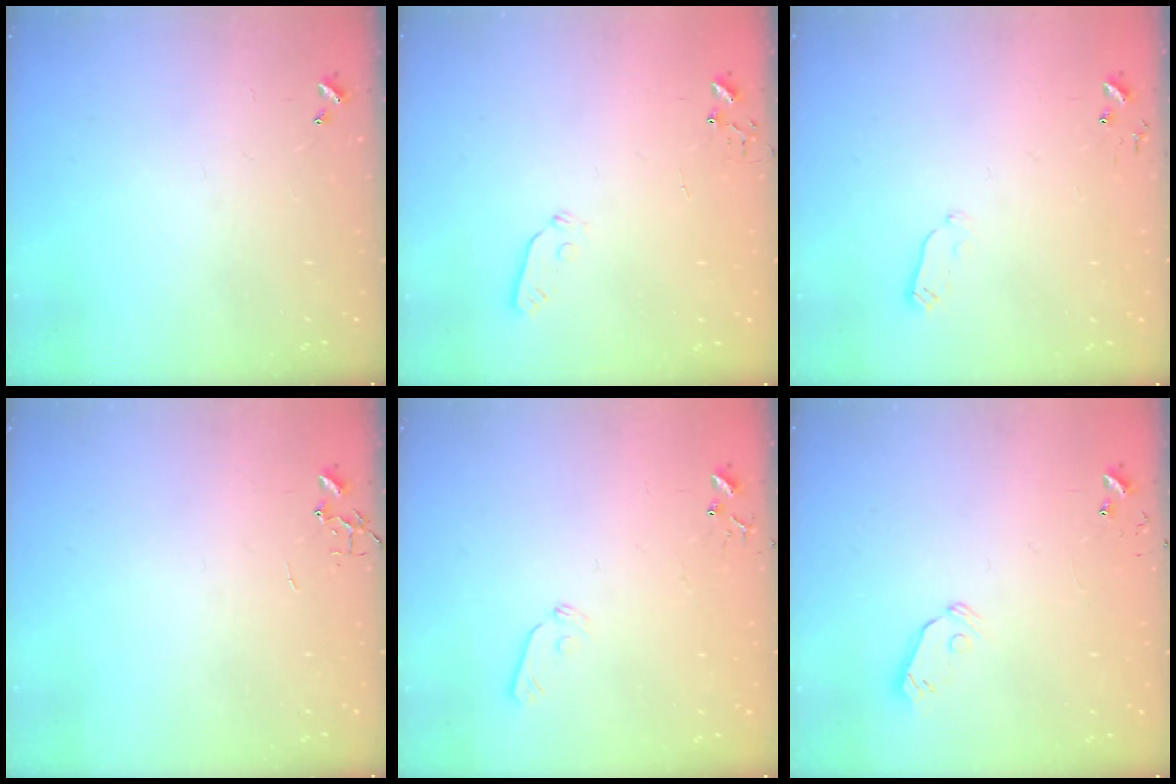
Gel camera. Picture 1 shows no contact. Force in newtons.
{"total": 3.7, "press": 3.7, "slide": 0.4}
{"total": 2.9, "press": 2.9, "slide": 0.4}
{"total": 0.0}
{"total": 5.9, "press": 5.8, "slide": 0.6}
{"total": 5.4, "press": 5.3, "slide": 0.9}